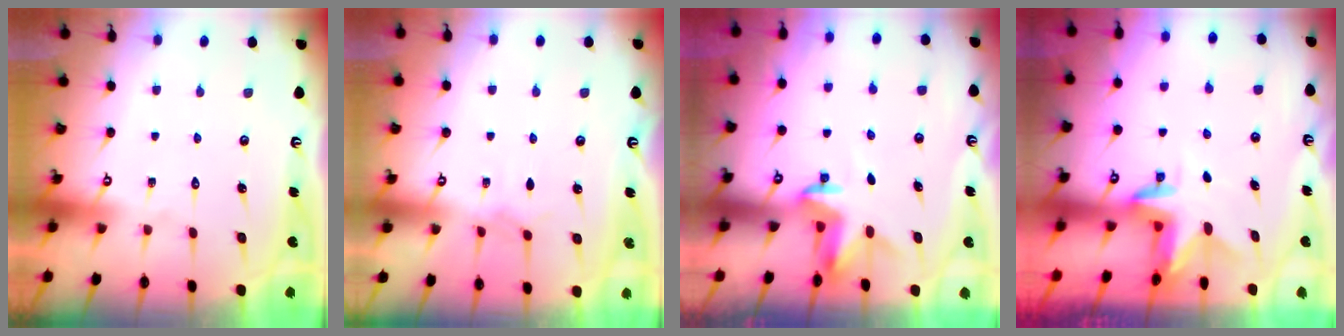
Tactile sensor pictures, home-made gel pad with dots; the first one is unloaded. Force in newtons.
{"total": 3.6, "press": 3.5, "slide": 0.5}
{"total": 3.2, "press": 3.2, "slide": 0.2}
{"total": 2.7, "press": 2.7, "slide": 0.1}